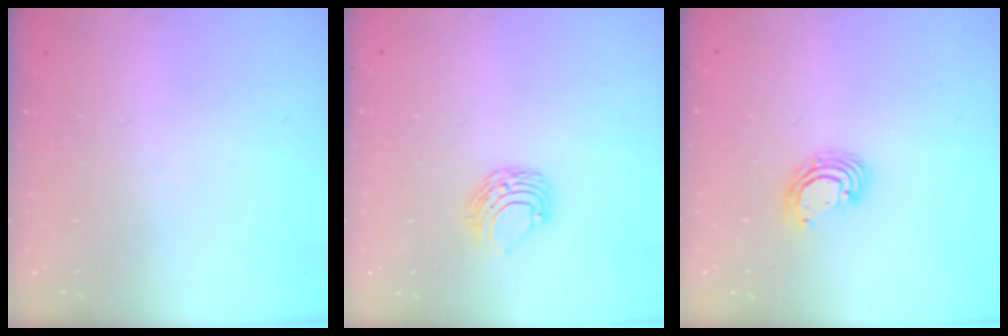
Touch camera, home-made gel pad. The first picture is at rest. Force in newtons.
{"total": 6.3, "press": 6.2, "slide": 0.6}
{"total": 4.2, "press": 4.2, "slide": 0.2}